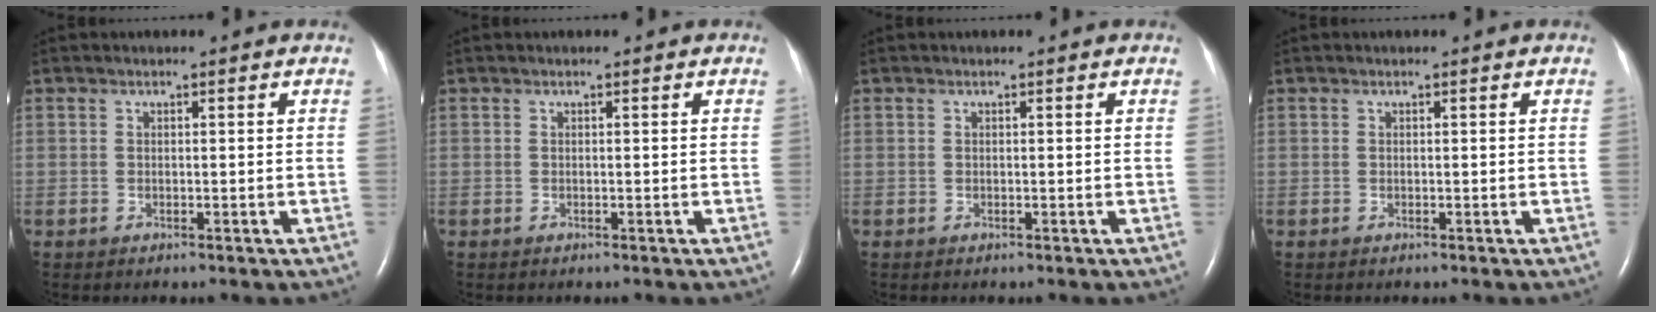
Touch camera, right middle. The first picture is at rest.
{"total": 0.0}
{"total": 0.0}
{"total": 0.0}